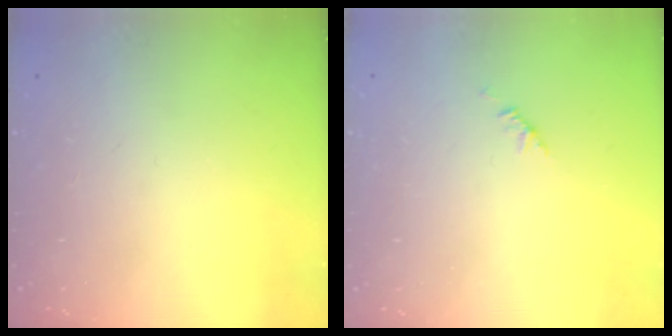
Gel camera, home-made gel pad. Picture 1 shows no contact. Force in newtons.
{"total": 1.9, "press": 1.8, "slide": 0.6}